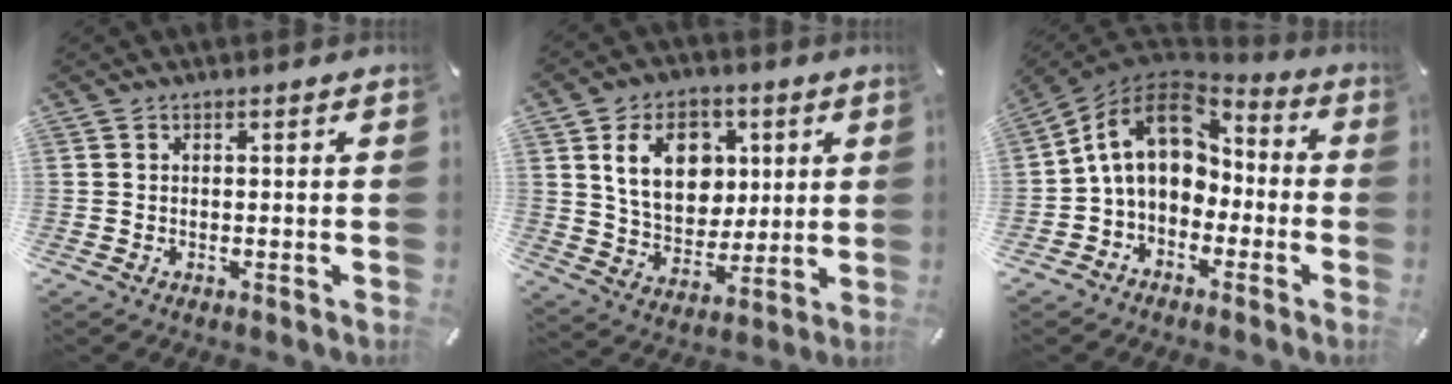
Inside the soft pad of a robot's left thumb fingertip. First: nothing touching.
{"total": 14.9, "force": [4.3, 11.7, 8.2], "torque": [-0.137, 0.005, 0.083]}
{"total": 13.6, "force": [1.3, 10.4, 8.6], "torque": [-0.162, 0.005, 0.023]}